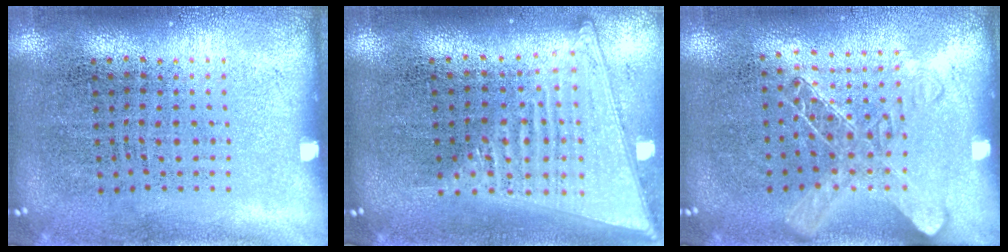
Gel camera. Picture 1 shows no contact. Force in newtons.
{"total": 2.0, "press": 1.7, "slide": 1.0}
{"total": 1.4, "press": 1.3, "slide": 0.6}